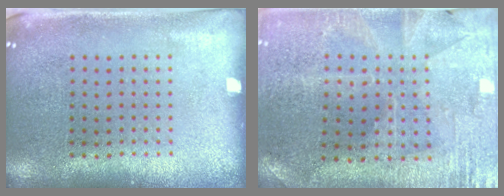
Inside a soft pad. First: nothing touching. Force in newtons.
{"total": 0.9, "press": 0.8, "slide": 0.3}